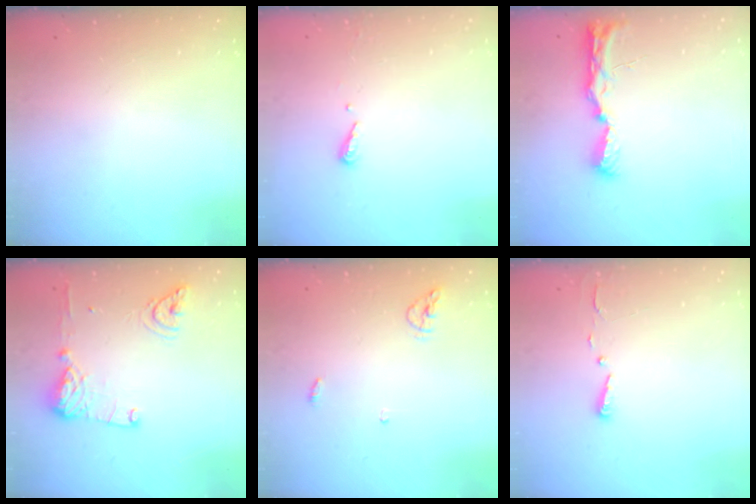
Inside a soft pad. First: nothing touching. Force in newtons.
{"total": 5.3, "press": 5.3, "slide": 0.5}
{"total": 8.8, "press": 8.8, "slide": 1.0}
{"total": 12.7, "press": 12.4, "slide": 2.7}
{"total": 5.2, "press": 5.2, "slide": 0.7}
{"total": 2.7, "press": 2.7, "slide": 0.4}